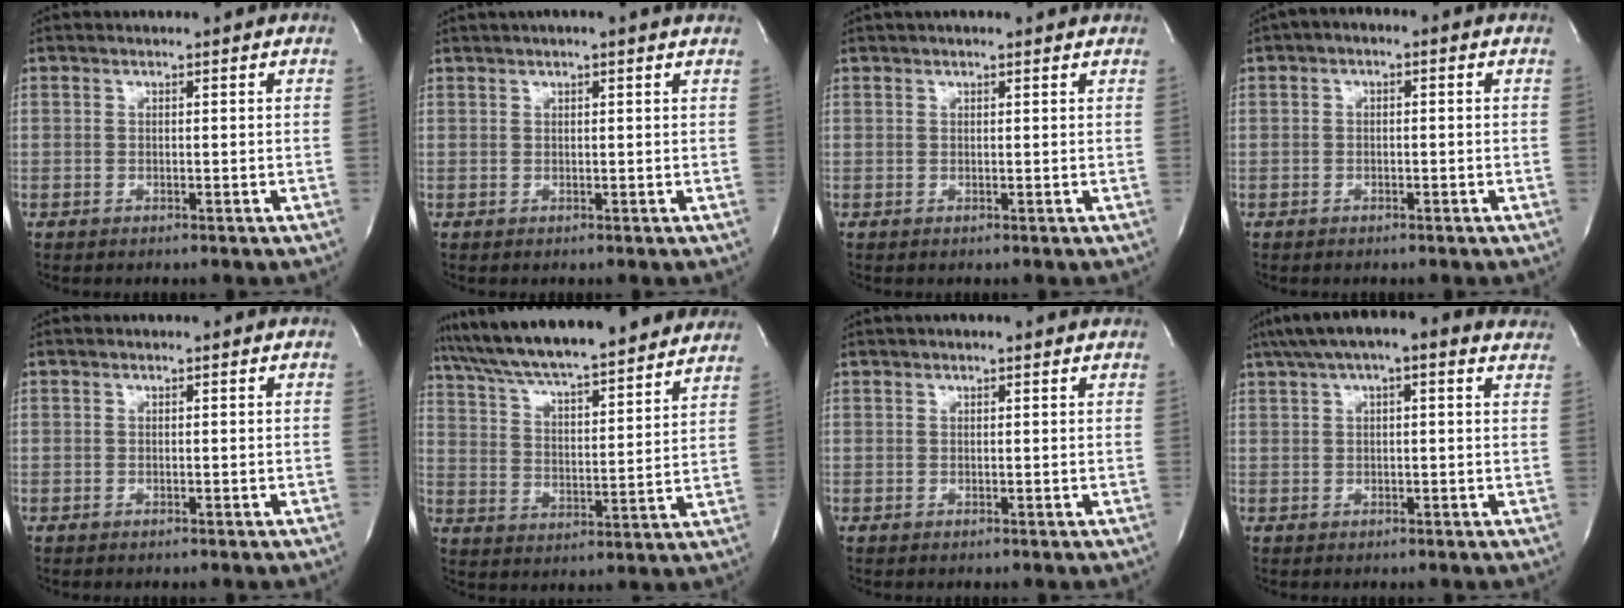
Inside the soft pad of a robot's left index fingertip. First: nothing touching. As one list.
[{"total": 4.2, "force": [3.3, -0.1, 2.6], "torque": [-0.040, 0.027, 0.045]}, {"total": 4.0, "force": [3.6, 0.6, 1.7], "torque": [-0.025, 0.030, 0.042]}, {"total": 1.8, "force": [0.1, 0.9, 1.5], "torque": [-0.021, 0.007, -0.004]}, {"total": 0.0}, {"total": 25.0, "force": [22.2, 3.1, 11.0], "torque": [-0.182, 0.011, 0.315]}, {"total": 2.8, "force": [2.4, 0.4, 1.4], "torque": [-0.021, 0.027, 0.030]}, {"total": 13.5, "force": [9.9, 3.5, 8.6], "torque": [-0.144, 0.057, 0.133]}]